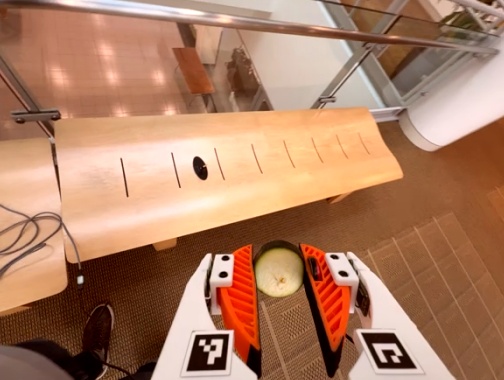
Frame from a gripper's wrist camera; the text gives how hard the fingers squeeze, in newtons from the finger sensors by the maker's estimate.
{"total": 9.6, "left": 9.6, "right": 9.6}